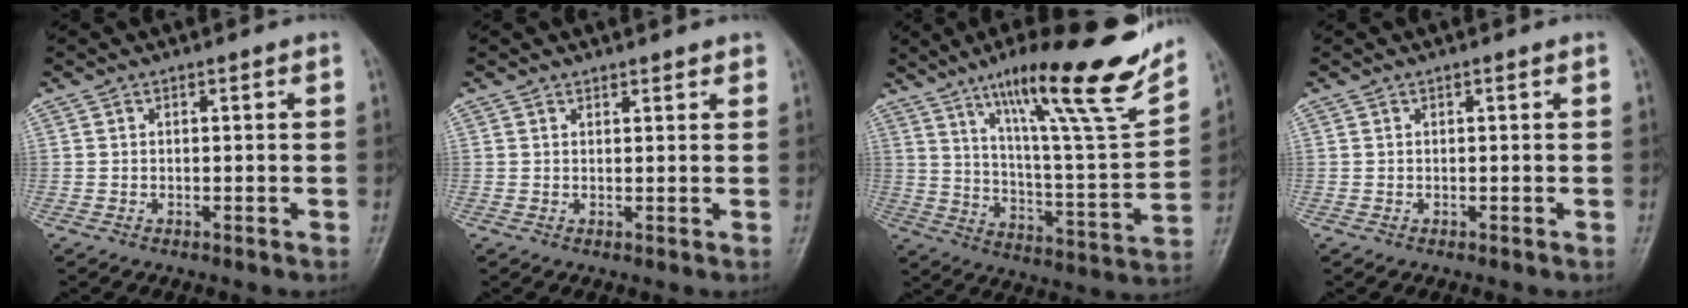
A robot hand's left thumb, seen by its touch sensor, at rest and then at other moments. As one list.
[{"total": 1.2, "force": [1.0, 0.4, 0.4], "torque": [0.000, -0.005, 0.013]}, {"total": 24.7, "force": [16.1, 3.4, 18.4], "torque": [-0.253, -0.068, 0.260]}, {"total": 0.0}]